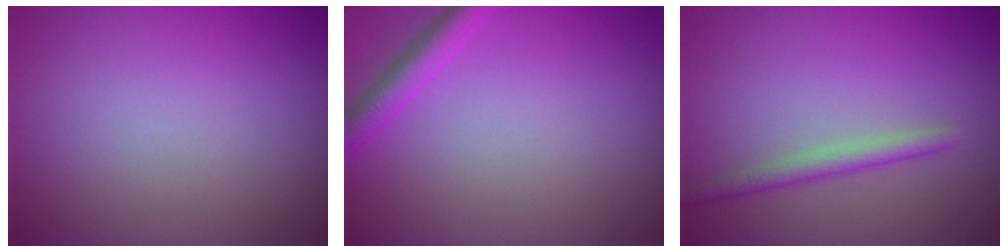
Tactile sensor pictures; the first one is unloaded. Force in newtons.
{"total": 2.3, "press": 2.3, "slide": 0.2}
{"total": 1.9, "press": 1.9, "slide": 0.0}